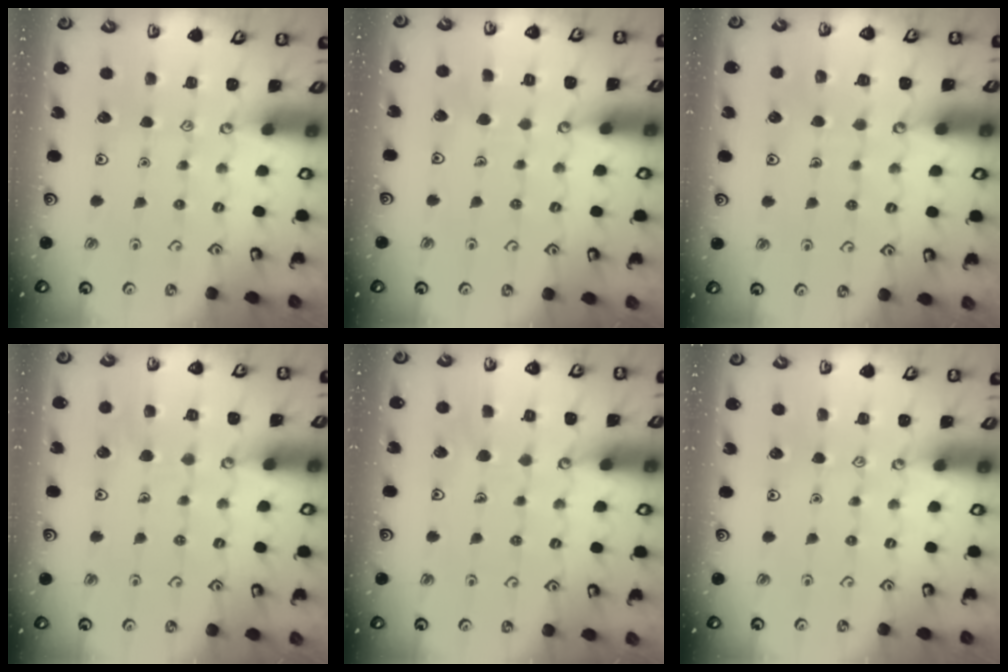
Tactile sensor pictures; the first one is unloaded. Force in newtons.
{"total": 2.2, "press": 2.2, "slide": 0.1}
{"total": 5.0, "press": 5.0, "slide": 0.3}
{"total": 5.7, "press": 5.7, "slide": 0.4}
{"total": 5.7, "press": 5.7, "slide": 0.5}
{"total": 0.0}